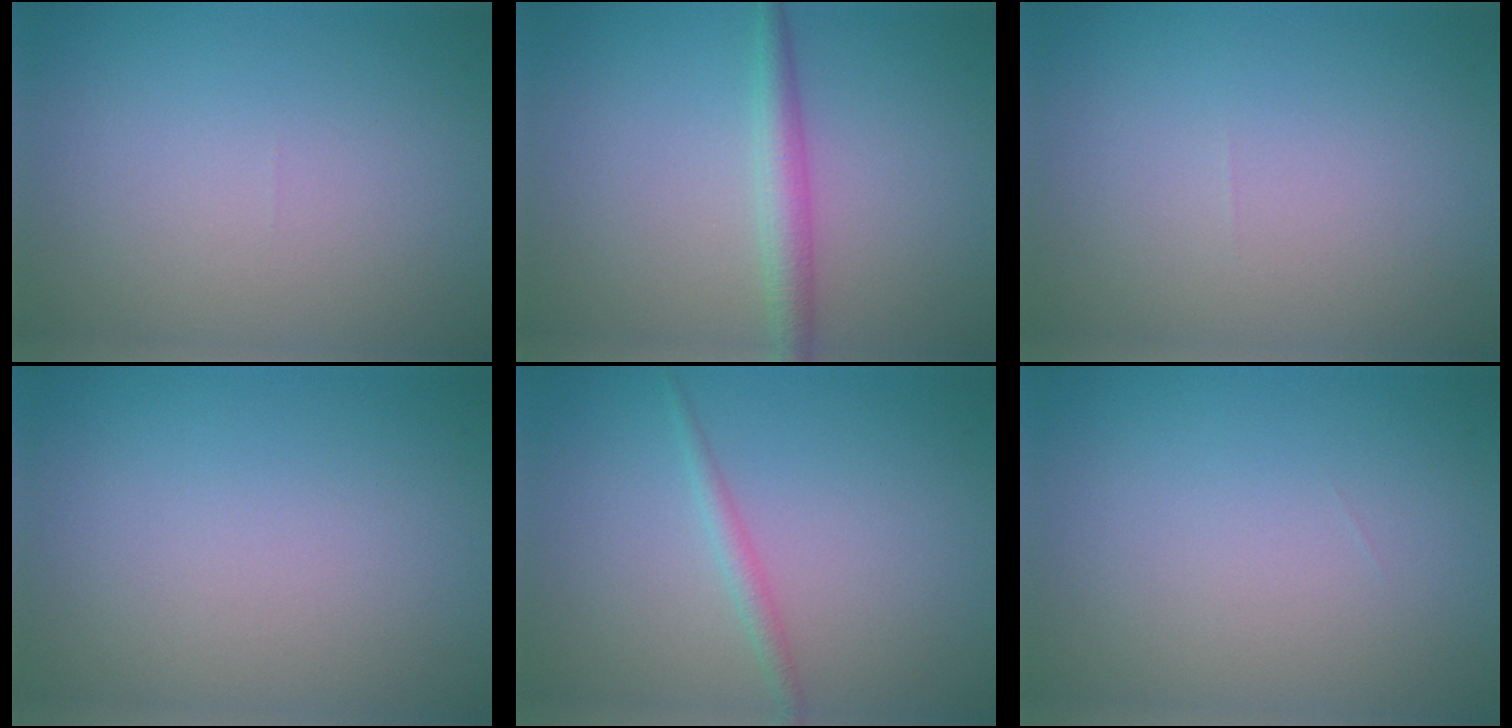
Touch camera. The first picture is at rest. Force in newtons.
{"total": 2.5, "press": 2.5, "slide": 0.1}
{"total": 0.0}
{"total": 0.0}
{"total": 1.3, "press": 1.3, "slide": 0.0}
{"total": 0.0}